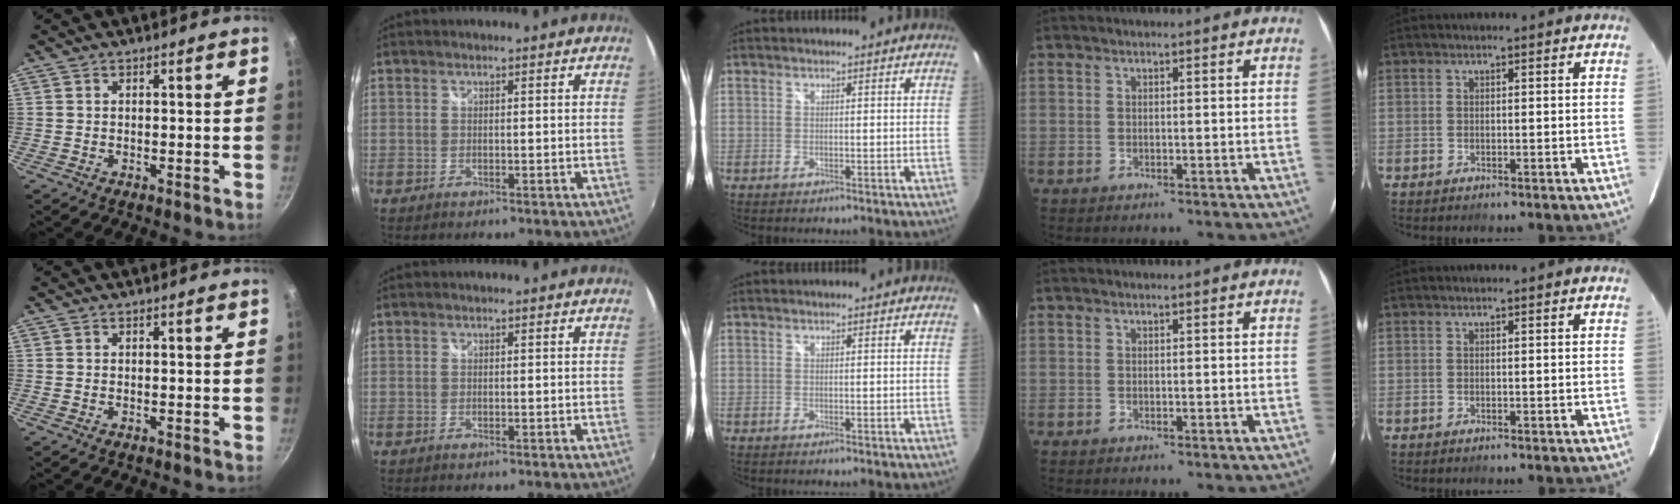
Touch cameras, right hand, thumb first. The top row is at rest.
{}